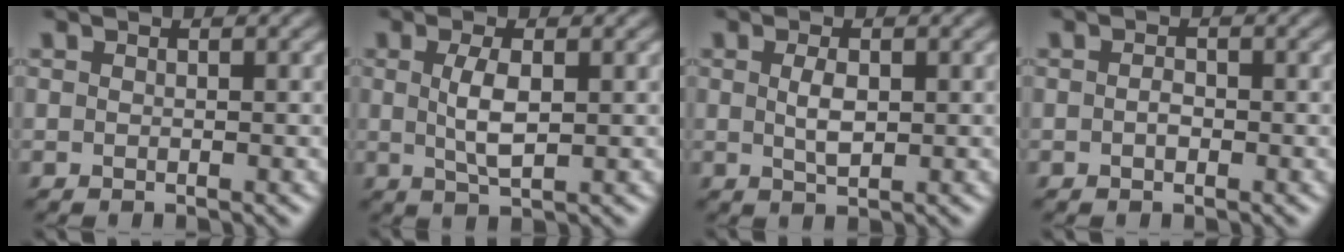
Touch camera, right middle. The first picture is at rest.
{"total": 2.9, "force": [0.4, 0.9, 2.8], "torque": [-0.060, 0.000, 0.008]}
{"total": 2.0, "force": [0.3, 0.9, 1.8], "torque": [-0.042, -0.001, 0.008]}
{"total": 1.0, "force": [-0.2, 0.6, 0.7], "torque": [-0.015, 0.001, -0.005]}